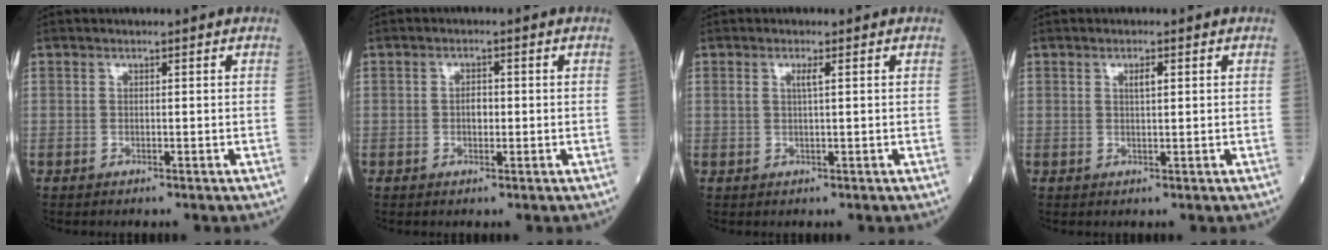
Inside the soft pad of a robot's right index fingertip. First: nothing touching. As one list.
[{"total": 1.7, "force": [-0.2, 1.0, 1.4], "torque": [-0.022, 0.003, -0.003]}, {"total": 1.4, "force": [0.5, -0.1, 1.3], "torque": [-0.028, 0.000, 0.007]}, {"total": 1.5, "force": [0.6, 0.3, 1.3], "torque": [-0.023, 0.000, 0.009]}]